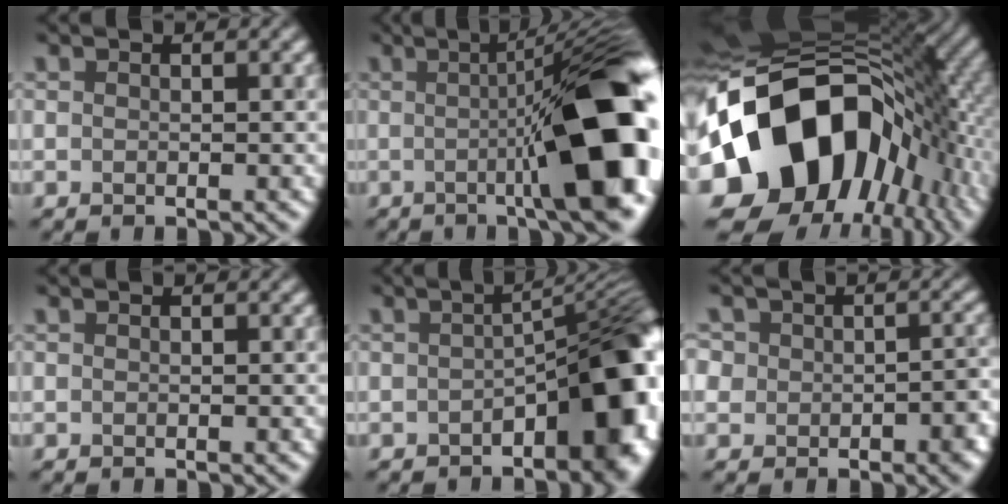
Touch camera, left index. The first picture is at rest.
{"total": 15.2, "force": [-1.2, 3.5, 14.8], "torque": [-0.157, 0.016, -0.028]}
{"total": 20.8, "force": [-3.2, 15.1, 13.9], "torque": [-0.290, -0.020, -0.058]}
{"total": 0.0}
{"total": 11.5, "force": [-3.2, 5.3, 9.7], "torque": [-0.095, 0.002, -0.049]}
{"total": 6.6, "force": [-1.1, 5.5, 3.4], "torque": [-0.023, 0.014, -0.047]}